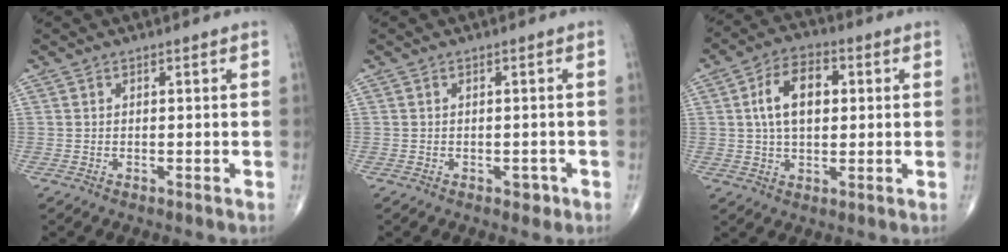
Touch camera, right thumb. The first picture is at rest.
{"total": 1.5, "force": [-0.7, 1.0, 0.8], "torque": [-0.001, 0.002, -0.007]}
{"total": 10.5, "force": [1.8, 6.3, 8.2], "torque": [-0.131, 0.012, 0.027]}